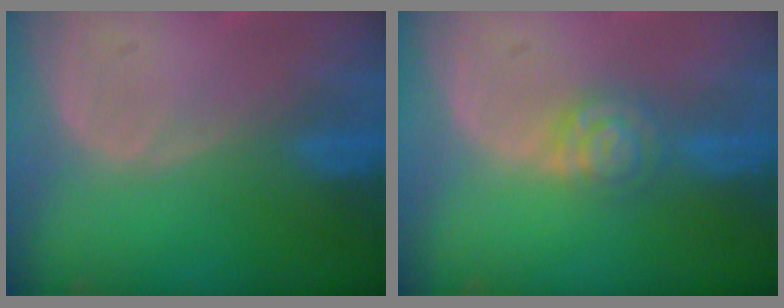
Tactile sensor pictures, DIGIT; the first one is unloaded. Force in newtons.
{"total": 4.7, "press": 4.0, "slide": 2.5}